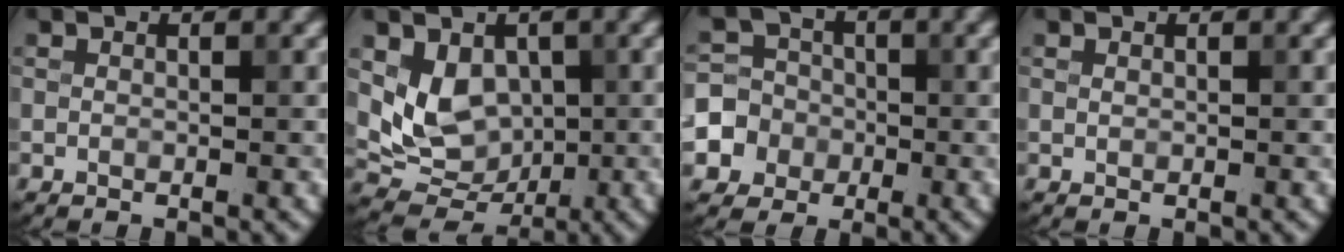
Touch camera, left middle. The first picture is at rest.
{"total": 5.2, "force": [0.8, 4.1, 3.2], "torque": [-0.054, -0.014, 0.024]}
{"total": 6.9, "force": [-2.0, 6.6, 1.1], "torque": [-0.012, 0.008, -0.063]}
{"total": 0.0}